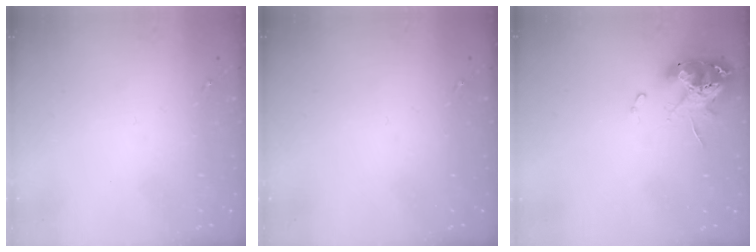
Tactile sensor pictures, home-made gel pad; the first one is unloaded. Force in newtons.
{"total": 0.0}
{"total": 11.1, "press": 11.0, "slide": 1.2}